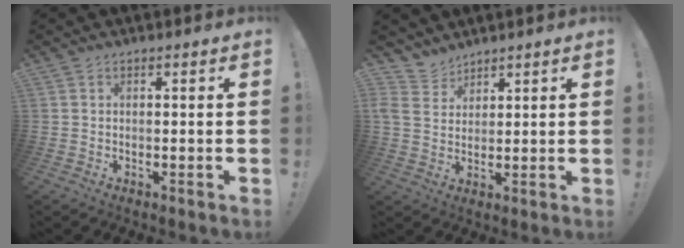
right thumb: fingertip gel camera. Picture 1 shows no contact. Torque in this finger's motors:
{"motor_torque": [0.13, 0.17, 0.60, 0.21, 0.05]}